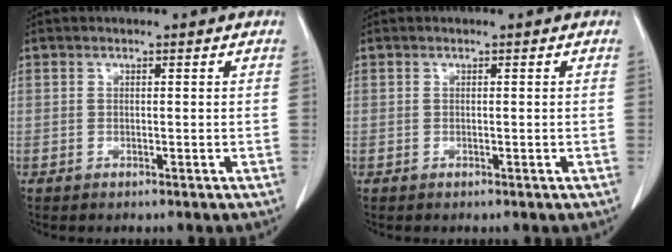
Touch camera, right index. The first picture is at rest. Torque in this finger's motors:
{"motor_torque": [-0.01, 0.01, 0.00, 0.00]}